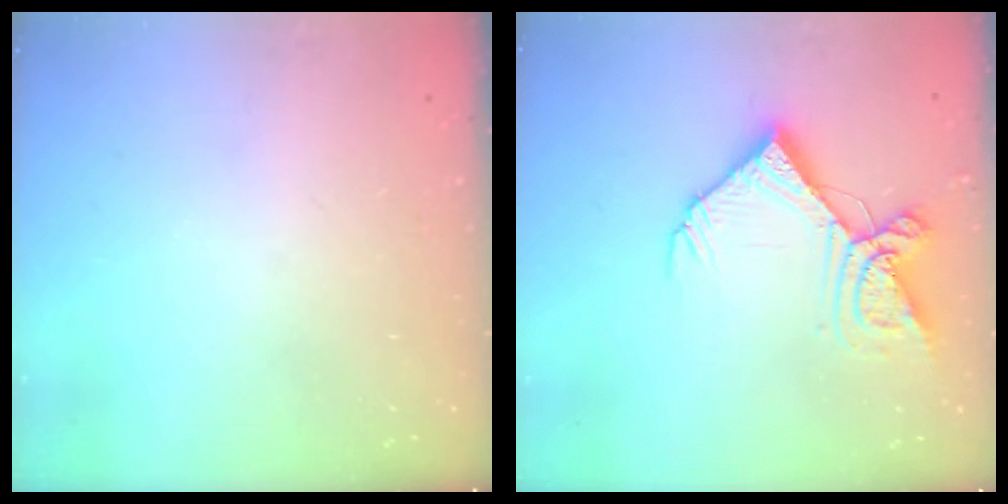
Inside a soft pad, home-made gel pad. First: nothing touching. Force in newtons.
{"total": 15.5, "press": 15.4, "slide": 1.7}